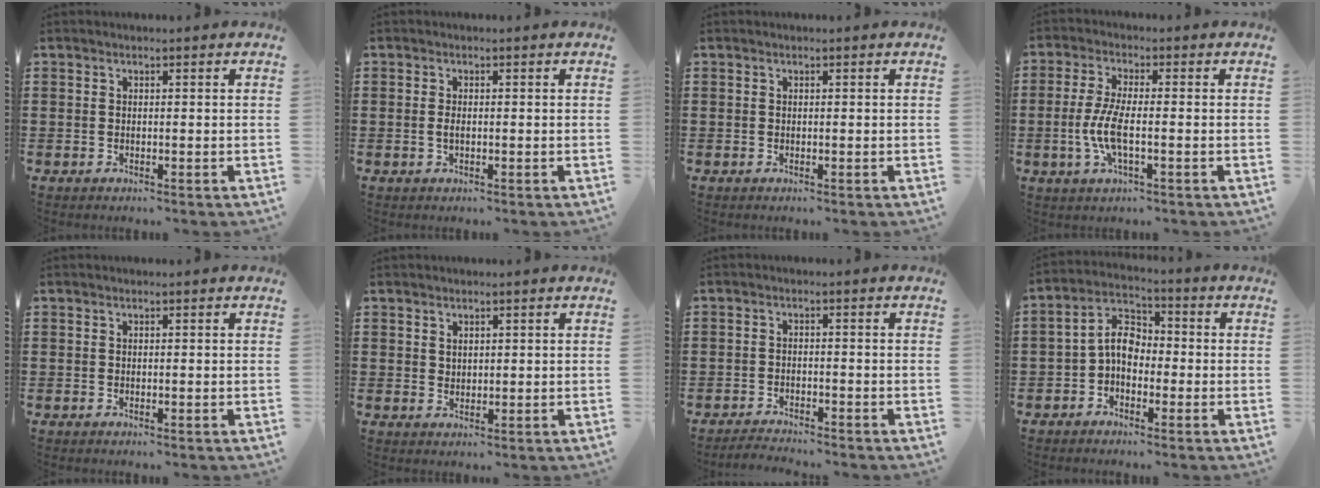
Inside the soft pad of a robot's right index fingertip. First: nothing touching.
{"total": 1.1, "force": [-0.1, 0.5, 1.0], "torque": [-0.020, 0.003, -0.004]}
{"total": 0.0}
{"total": 6.2, "force": [-1.3, 1.9, 5.8], "torque": [-0.135, -0.008, -0.033]}
{"total": 0.0}
{"total": 1.5, "force": [1.2, 0.9, 0.3], "torque": [-0.007, 0.003, 0.024]}
{"total": 2.2, "force": [-2.2, 0.0, 0.0], "torque": [-0.006, 0.002, -0.048]}
{"total": 5.6, "force": [-0.9, 3.8, 4.1], "torque": [-0.104, 0.010, -0.027]}